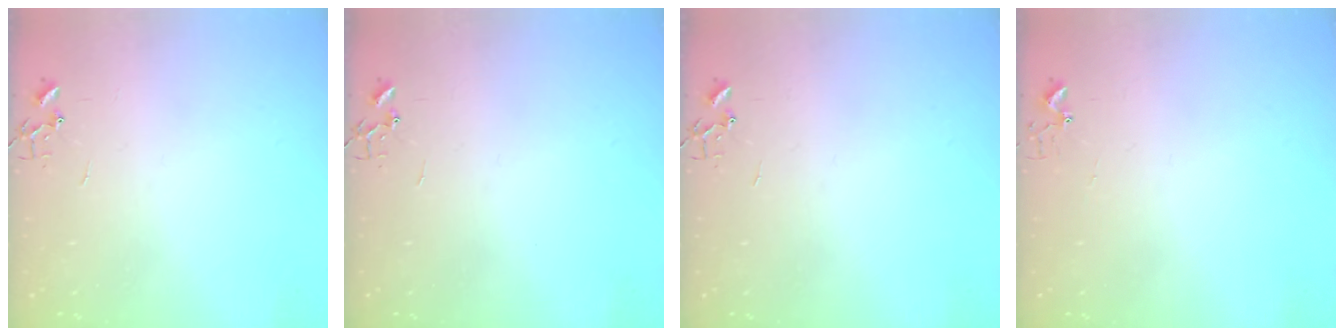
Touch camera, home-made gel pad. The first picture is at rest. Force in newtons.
{"total": 0.0}
{"total": 0.0}
{"total": 2.7, "press": 2.7, "slide": 0.3}